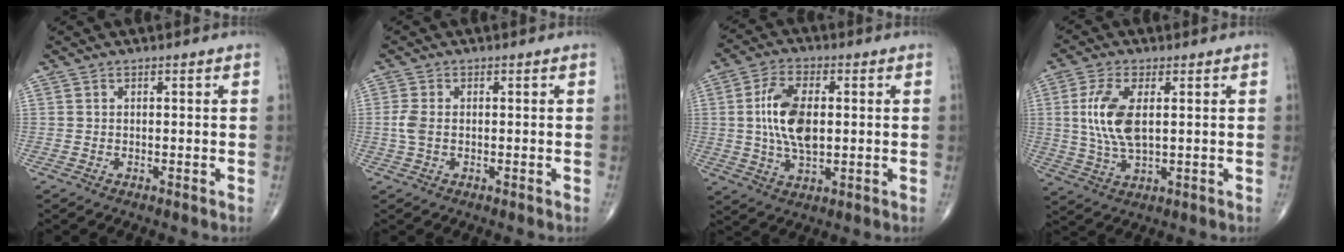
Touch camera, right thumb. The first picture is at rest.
{"total": 2.7, "force": [-0.2, 1.6, 2.2], "torque": [-0.062, 0.003, -0.007]}
{"total": 11.5, "force": [0.9, 5.9, 9.8], "torque": [-0.188, 0.001, 0.019]}
{"total": 9.8, "force": [1.5, 4.4, 8.6], "torque": [-0.192, -0.005, 0.034]}